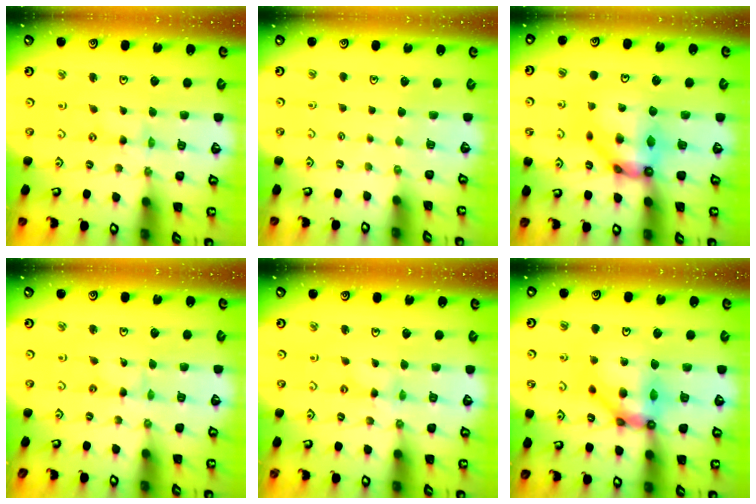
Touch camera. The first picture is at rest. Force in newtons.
{"total": 0.6, "press": 0.6, "slide": 0.1}
{"total": 10.4, "press": 10.4, "slide": 0.8}
{"total": 0.0}
{"total": 0.9, "press": 0.9, "slide": 0.3}
{"total": 11.6, "press": 11.4, "slide": 1.9}